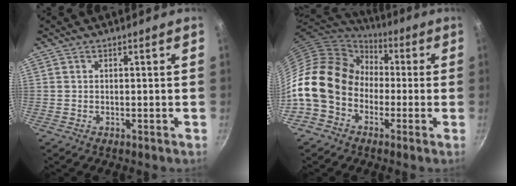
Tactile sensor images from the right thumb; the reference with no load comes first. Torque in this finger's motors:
{"motor_torque": [1.92, 2.51, 1.34, -1.43, 0.65]}